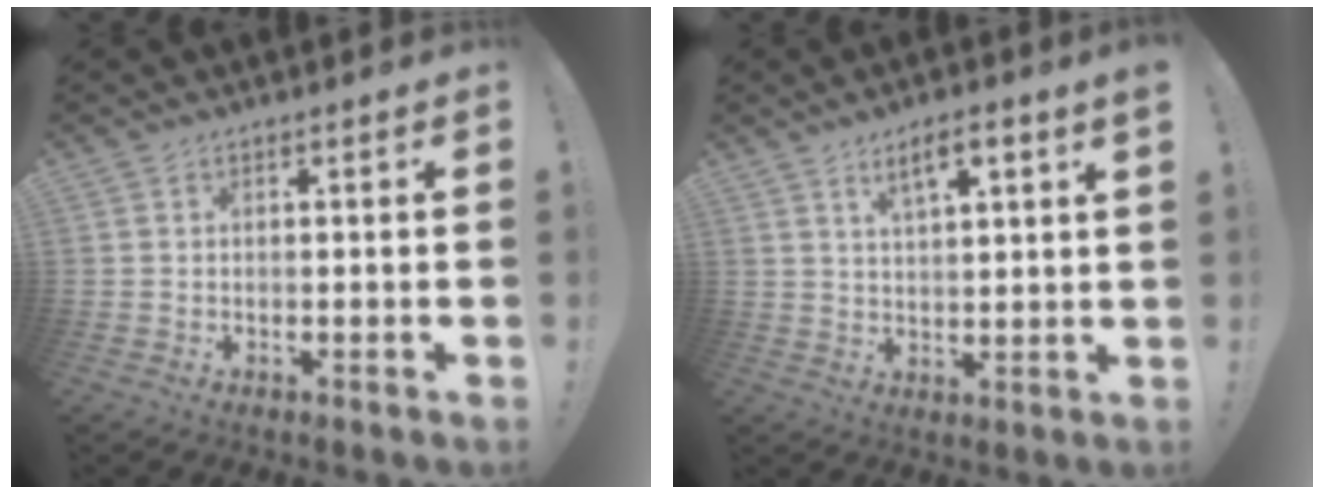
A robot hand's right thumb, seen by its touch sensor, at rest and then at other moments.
{"total": 6.3, "force": [3.8, 1.1, 4.9], "torque": [-0.082, -0.012, 0.062]}